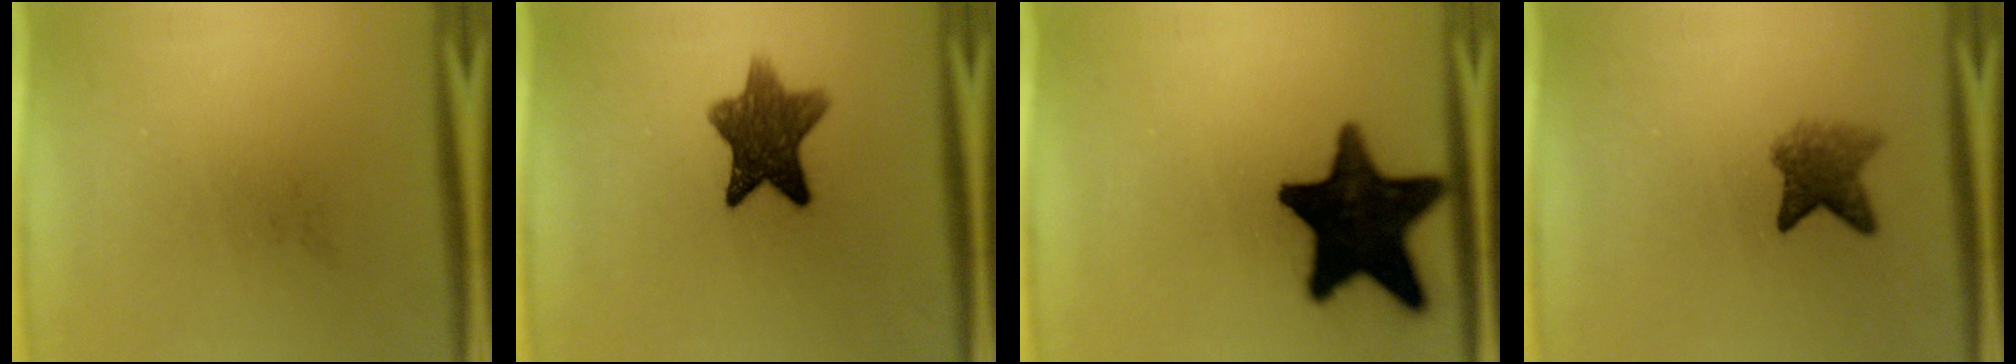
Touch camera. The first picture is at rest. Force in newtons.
{"total": 9.7}
{"total": 19.3}
{"total": 4.4}